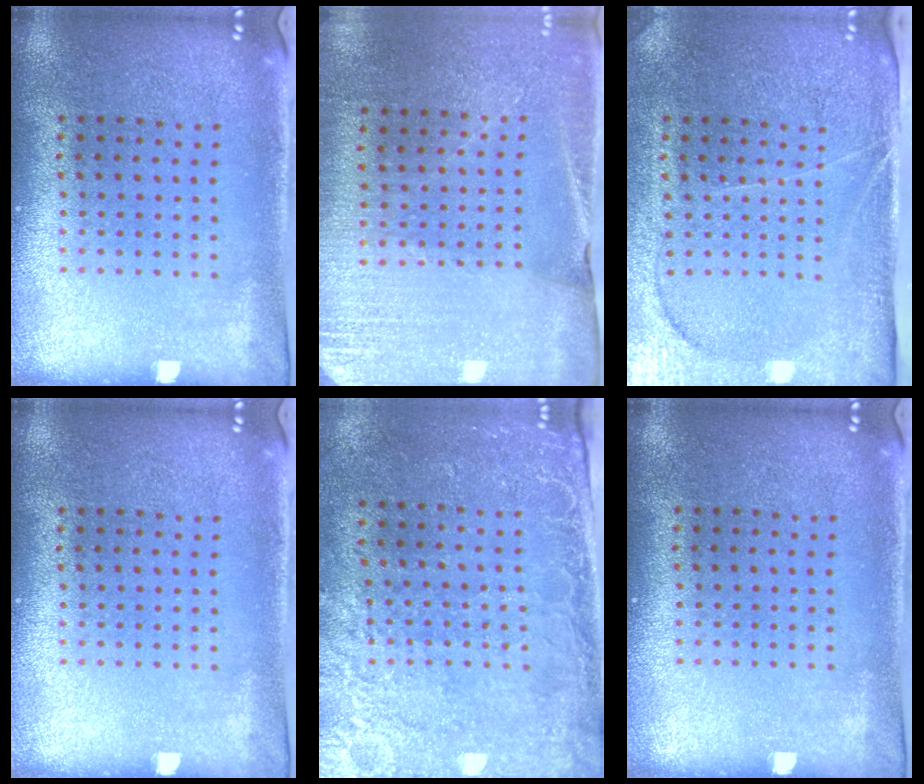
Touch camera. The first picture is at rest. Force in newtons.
{"total": 2.7, "press": 2.7, "slide": 0.6}
{"total": 4.0, "press": 3.5, "slide": 1.9}
{"total": 0.0}
{"total": 2.6, "press": 2.2, "slide": 1.2}
{"total": 0.0}